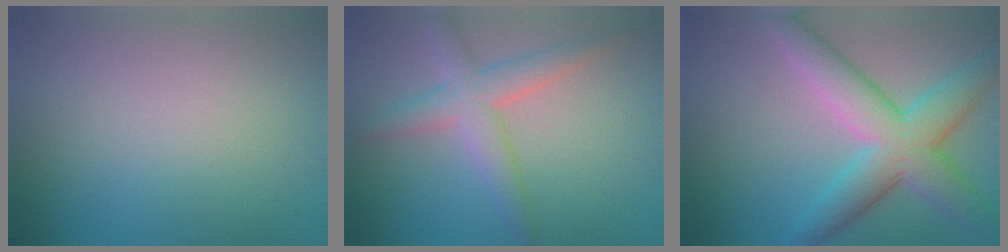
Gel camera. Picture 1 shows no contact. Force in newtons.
{"total": 4.3, "press": 4.3, "slide": 0.3}
{"total": 7.5, "press": 7.5, "slide": 0.2}